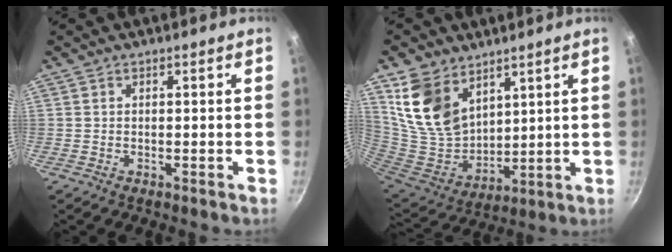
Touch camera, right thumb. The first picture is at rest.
{"total": 15.5, "force": [8.9, 10.0, 7.8], "torque": [-0.131, -0.061, 0.189]}